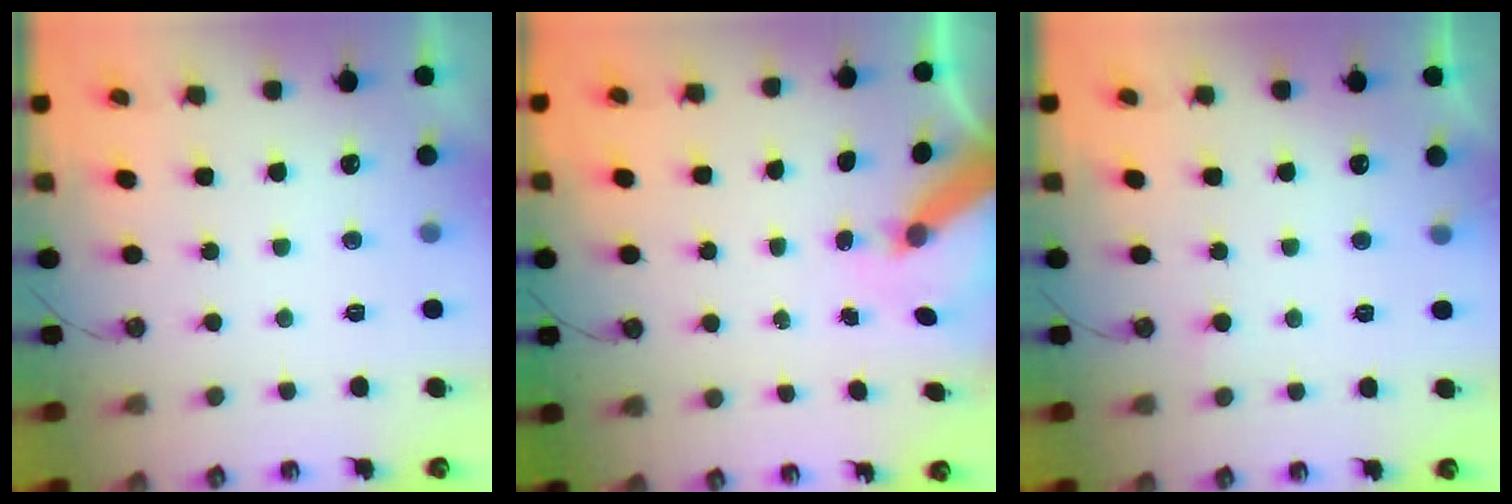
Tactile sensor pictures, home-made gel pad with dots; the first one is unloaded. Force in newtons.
{"total": 7.8, "press": 7.8, "slide": 0.8}
{"total": 4.7, "press": 4.7, "slide": 0.4}